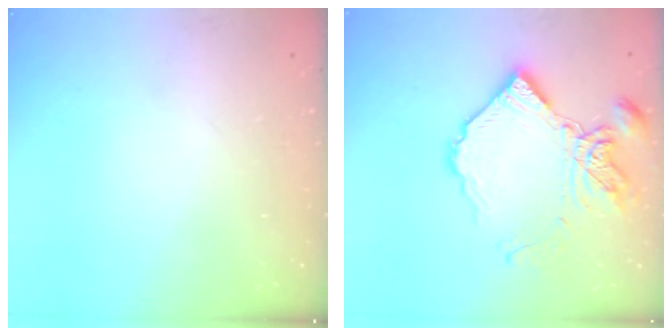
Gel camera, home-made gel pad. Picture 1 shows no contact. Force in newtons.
{"total": 16.0, "press": 15.9, "slide": 1.6}